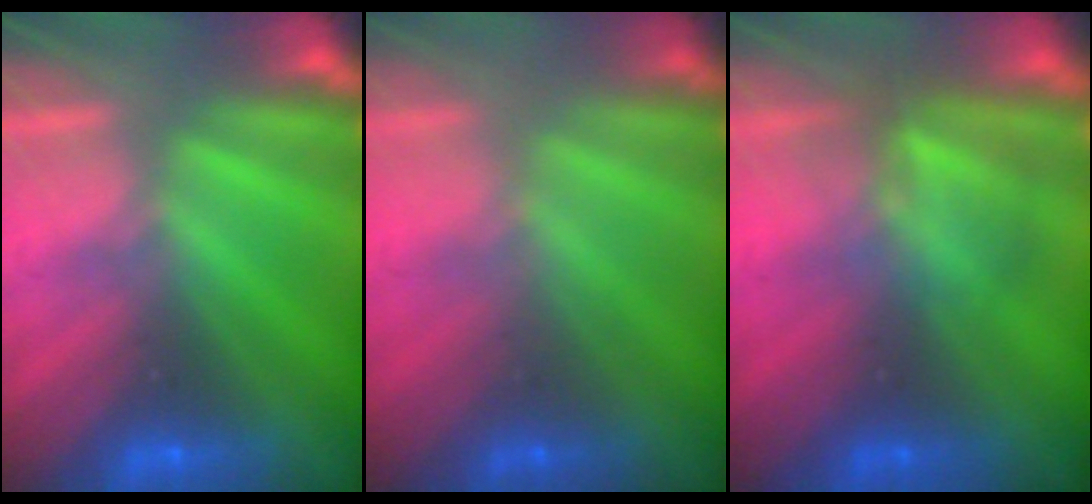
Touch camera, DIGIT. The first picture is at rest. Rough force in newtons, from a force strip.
{"total": 1.6}
{"total": 2.9}